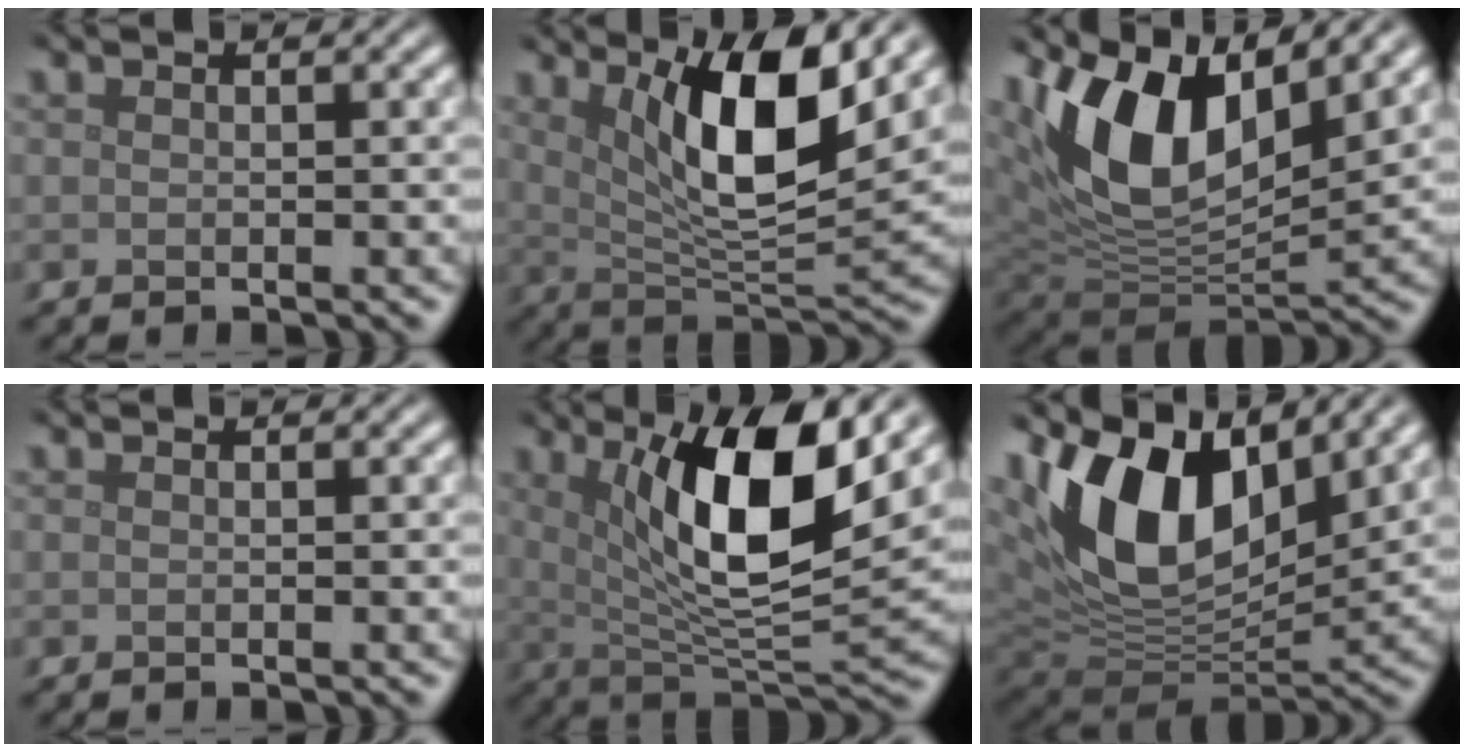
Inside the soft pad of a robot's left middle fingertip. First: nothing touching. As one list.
[{"total": 9.2, "force": [3.6, 2.6, 8.1], "torque": [-0.132, -0.016, 0.065]}, {"total": 12.5, "force": [5.1, 6.3, 9.6], "torque": [-0.173, 0.004, 0.089]}, {"total": 0.0}, {"total": 10.4, "force": [3.4, 3.2, 9.3], "torque": [-0.149, -0.015, 0.064]}, {"total": 13.9, "force": [5.5, 7.6, 10.2], "torque": [-0.193, 0.009, 0.097]}]